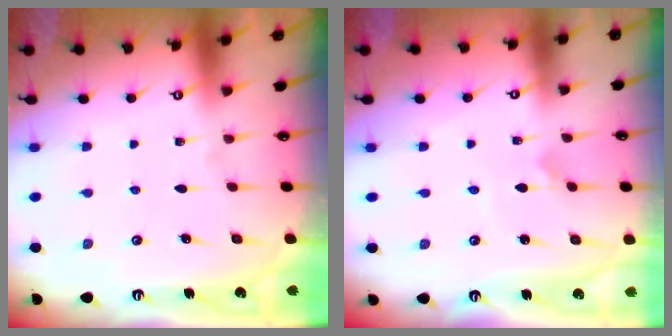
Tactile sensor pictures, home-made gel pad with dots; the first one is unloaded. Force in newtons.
{"total": 1.7, "press": 1.7, "slide": 0.2}